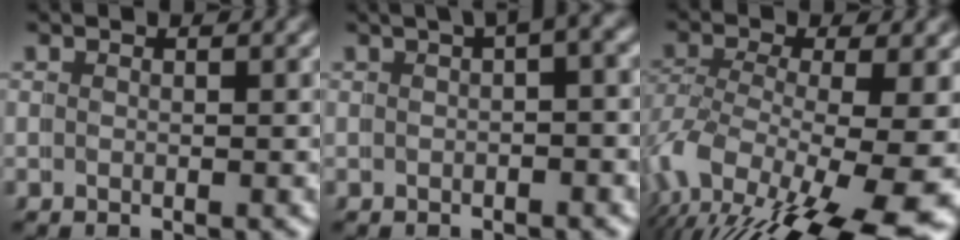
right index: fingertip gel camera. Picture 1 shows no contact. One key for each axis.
{"total": 3.8, "fx": 1.2, "fy": 1.5, "fz": 3.3, "tx": -0.024, "ty": 0.030, "tz": 0.007}
{"total": 9.3, "fx": -2.6, "fy": 4.3, "fz": 7.9, "tx": -0.153, "ty": -0.030, "tz": -0.027}